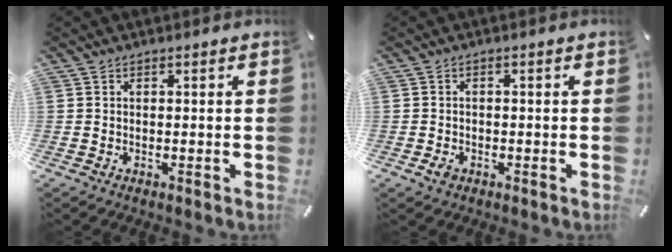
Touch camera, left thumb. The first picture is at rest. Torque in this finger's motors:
{"motor_torque": [-0.39, 0.53, 0.00, -0.03, 0.00]}